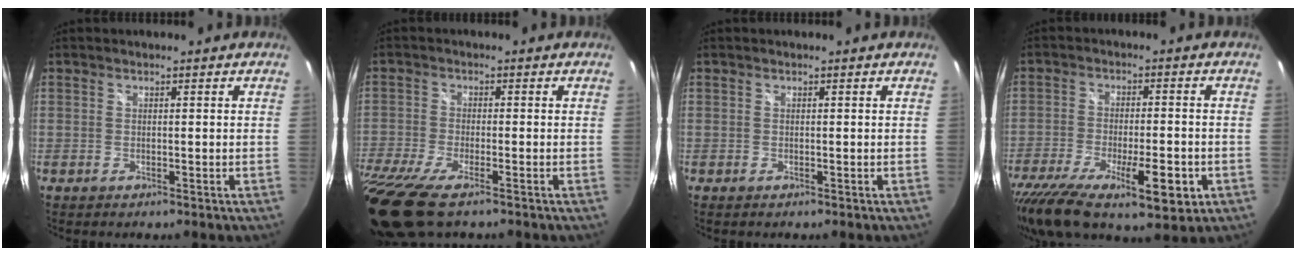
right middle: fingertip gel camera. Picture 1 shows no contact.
{"total": 13.9, "force": [-9.5, 3.8, 9.4], "torque": [-0.217, -0.068, -0.173]}
{"total": 0.0}
{"total": 19.2, "force": [-10.3, 6.7, 14.7], "torque": [-0.283, -0.059, -0.157]}